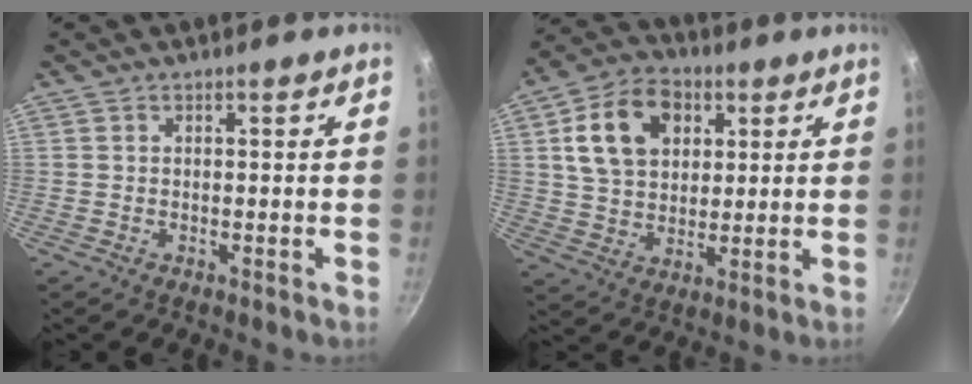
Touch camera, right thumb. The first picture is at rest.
{"total": 14.7, "force": [4.6, 10.6, 9.1], "torque": [-0.136, 0.001, 0.072]}